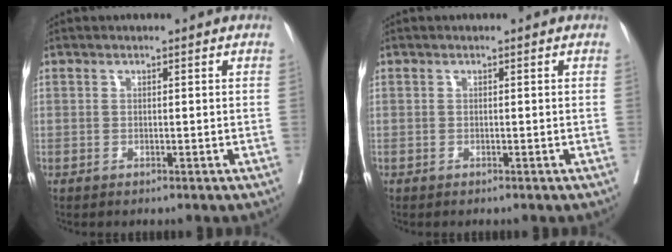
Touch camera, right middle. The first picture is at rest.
{"total": 0.0}